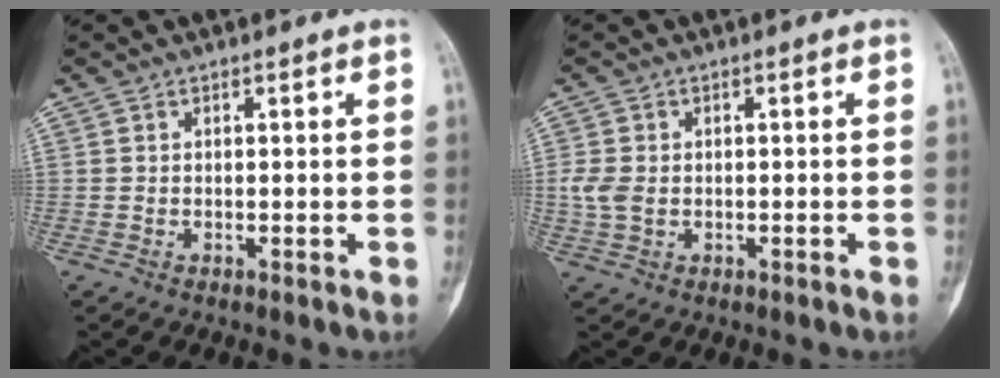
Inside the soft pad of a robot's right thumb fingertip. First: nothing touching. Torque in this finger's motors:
{"motor_torque": [-0.37, 0.45, 0.54, -0.01, 0.02]}